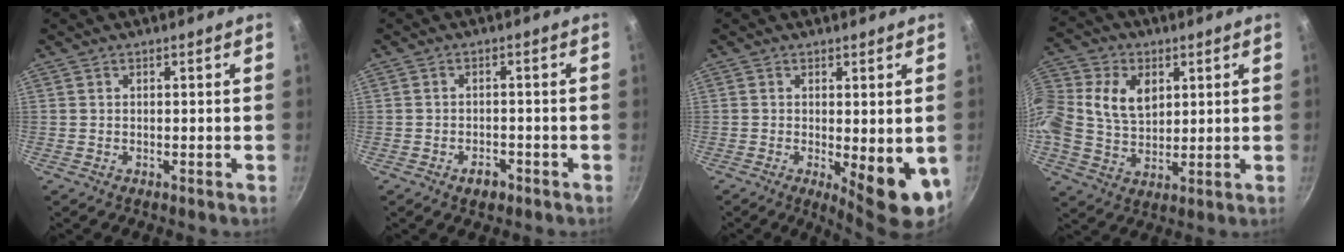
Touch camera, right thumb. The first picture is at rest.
{"total": 3.0, "force": [-1.8, 1.8, 1.7], "torque": [-0.019, 0.016, -0.024]}
{"total": 9.6, "force": [-1.6, 3.1, 9.0], "torque": [-0.102, -0.009, -0.009]}
{"total": 16.9, "force": [3.9, 12.6, 10.6], "torque": [-0.233, 0.025, 0.067]}